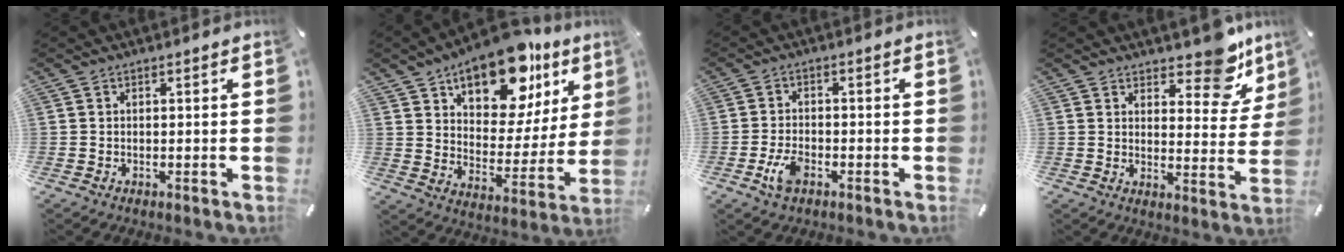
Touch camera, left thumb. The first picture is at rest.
{"total": 18.7, "force": [13.4, 9.4, 9.0], "torque": [-0.134, -0.094, 0.229]}
{"total": 5.0, "force": [-2.2, 2.8, 3.5], "torque": [-0.084, 0.002, -0.044]}
{"total": 11.3, "force": [8.5, 5.5, 5.0], "torque": [-0.039, -0.070, 0.147]}